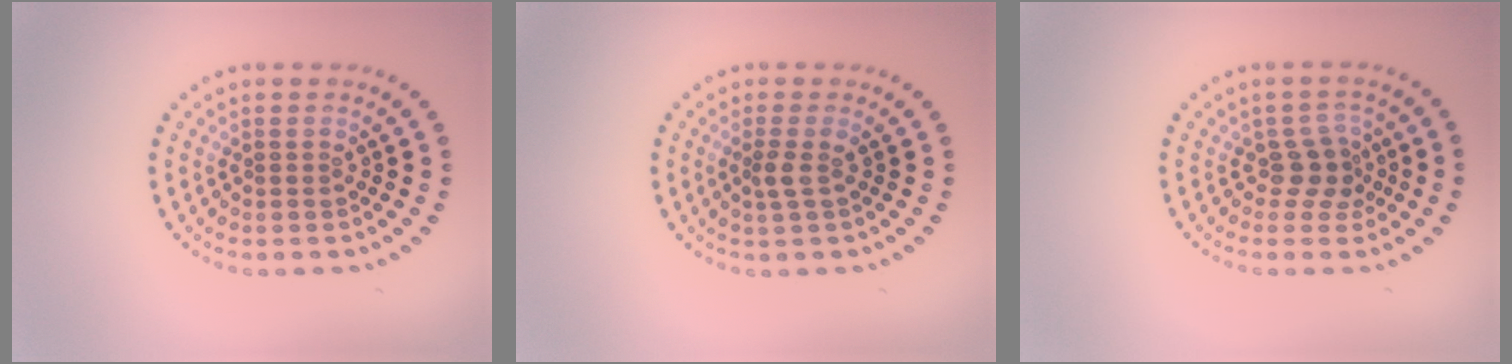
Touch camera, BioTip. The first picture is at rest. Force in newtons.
{"total": 1.3, "press": 1.0, "slide": 0.7}
{"total": 2.3, "press": 1.9, "slide": 1.3}